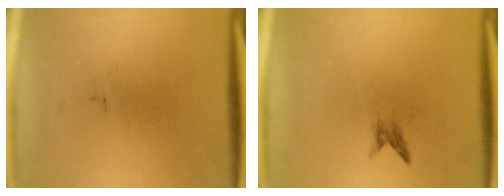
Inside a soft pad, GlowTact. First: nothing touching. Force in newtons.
{"total": 0.9}